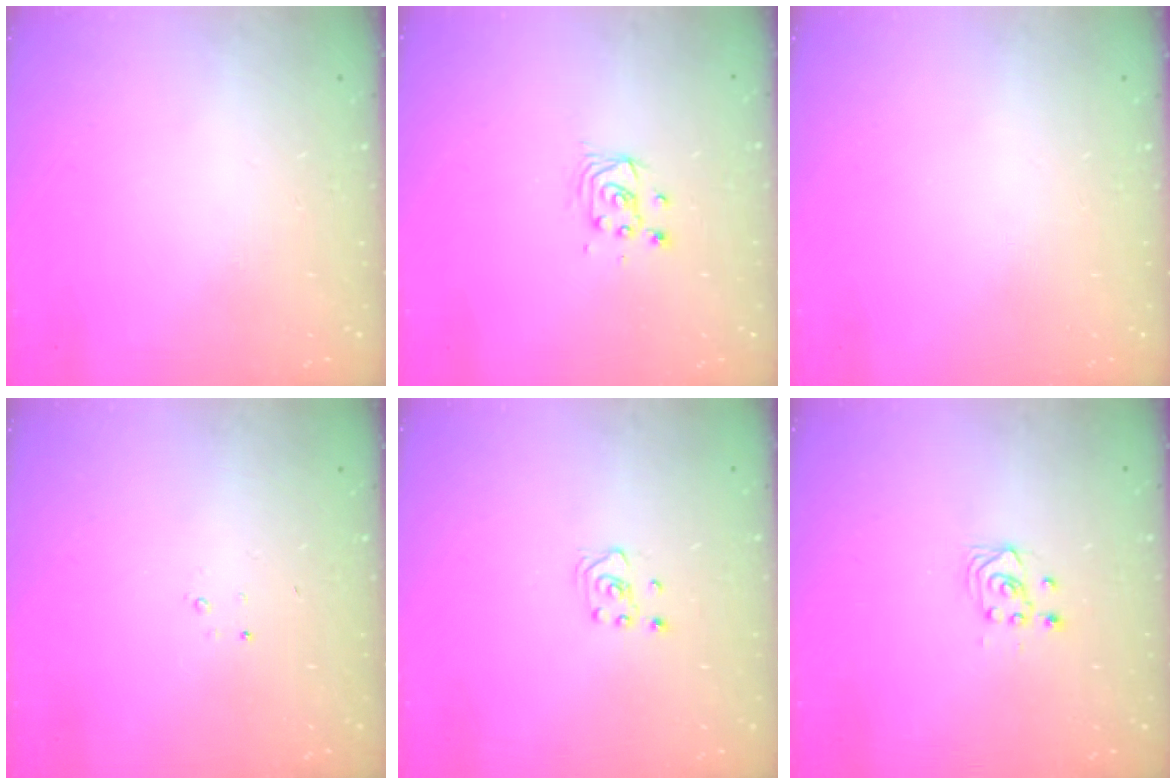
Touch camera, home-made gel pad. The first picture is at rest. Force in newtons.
{"total": 3.1, "press": 3.1, "slide": 0.3}
{"total": 0.0}
{"total": 1.5, "press": 1.5, "slide": 0.2}
{"total": 2.8, "press": 2.6, "slide": 1.0}
{"total": 3.5, "press": 3.2, "slide": 1.5}